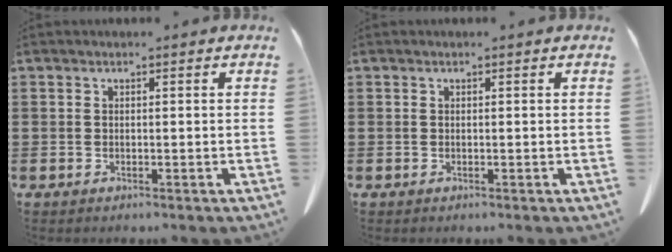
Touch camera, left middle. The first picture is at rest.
{"total": 0.0}